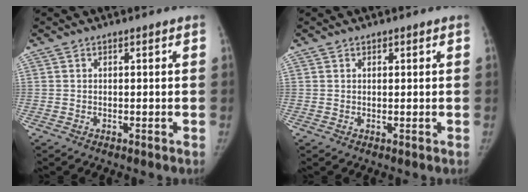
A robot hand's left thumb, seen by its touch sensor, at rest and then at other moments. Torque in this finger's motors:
{"motor_torque": [-0.25, -0.08, -0.57, 0.23, -0.03]}